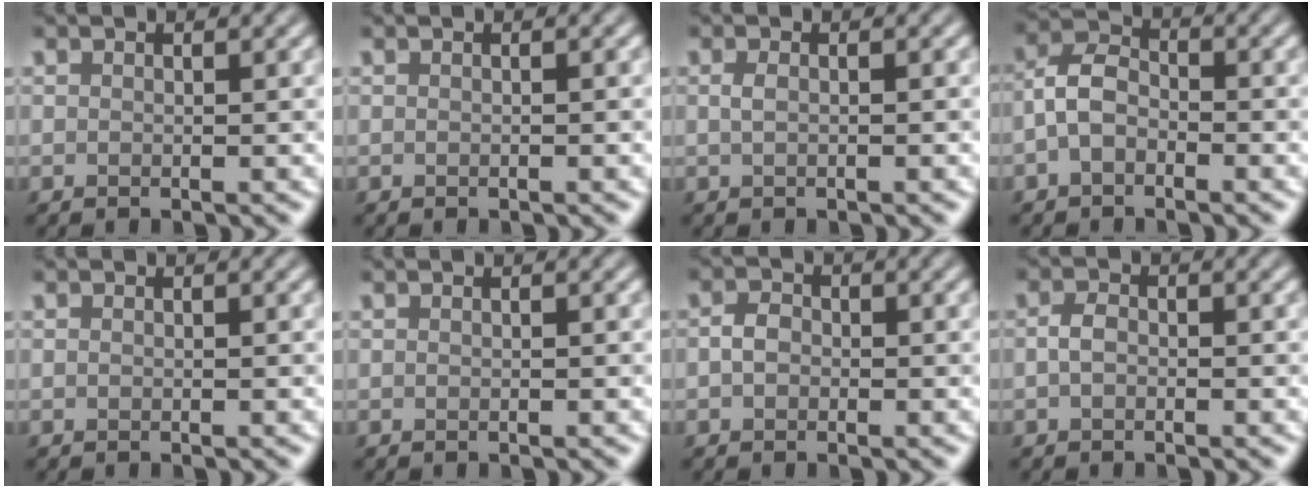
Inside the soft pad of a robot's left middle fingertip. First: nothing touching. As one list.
[{"total": 0.0}, {"total": 0.8, "force": [0.1, 0.3, 0.7], "torque": [-0.016, 0.001, 0.003]}, {"total": 3.1, "force": [-1.3, 2.0, 2.0], "torque": [-0.036, 0.012, -0.037]}, {"total": 0.0}, {"total": 0.0}, {"total": 1.7, "force": [-0.4, 1.3, 1.0], "torque": [-0.018, 0.002, -0.014]}, {"total": 1.4, "force": [-0.3, 0.9, 1.0], "torque": [-0.021, 0.003, -0.010]}]